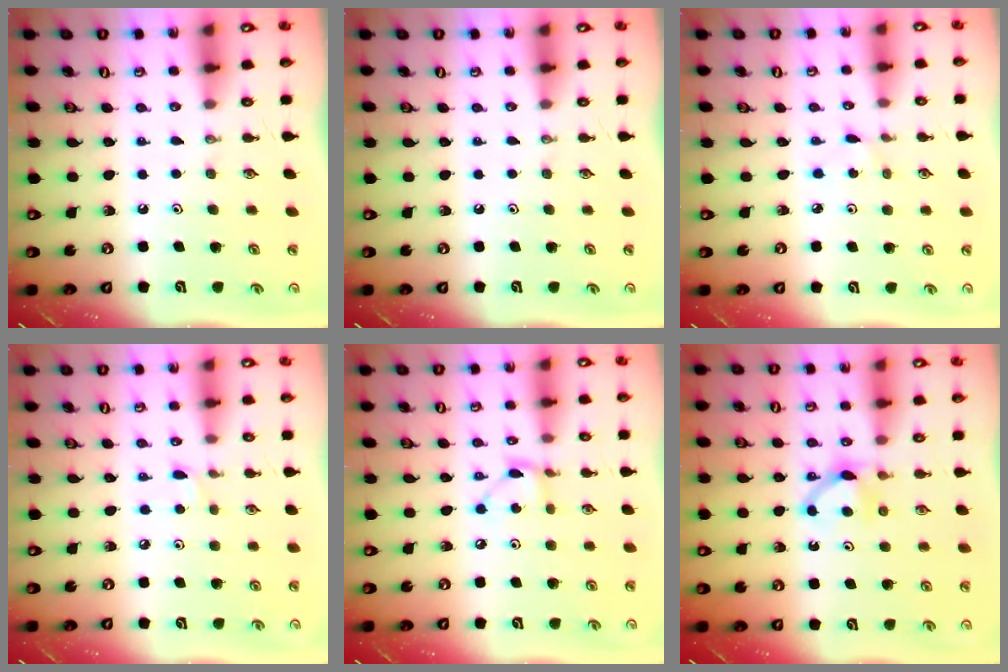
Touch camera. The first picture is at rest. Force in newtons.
{"total": 0.0}
{"total": 1.0, "press": 1.0, "slide": 0.1}
{"total": 1.9, "press": 1.9, "slide": 0.2}
{"total": 5.6, "press": 5.6, "slide": 0.2}
{"total": 5.4, "press": 5.3, "slide": 0.6}